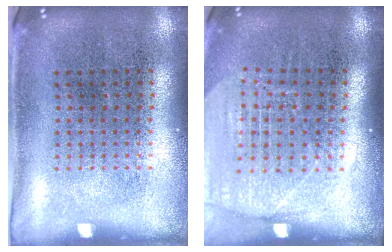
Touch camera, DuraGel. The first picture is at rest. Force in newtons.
{"total": 1.8, "press": 1.6, "slide": 0.8}